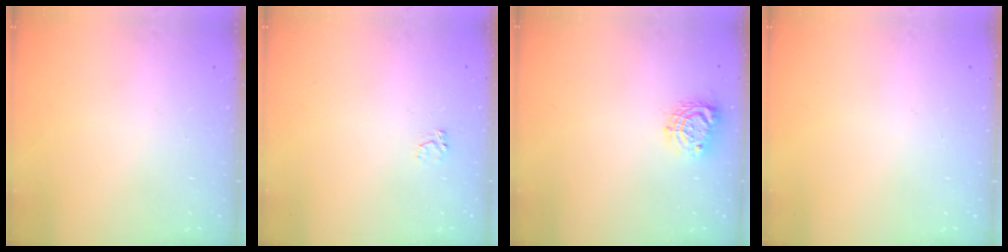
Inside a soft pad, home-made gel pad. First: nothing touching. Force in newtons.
{"total": 2.4, "press": 2.3, "slide": 0.5}
{"total": 8.6, "press": 8.6, "slide": 0.6}
{"total": 0.0}